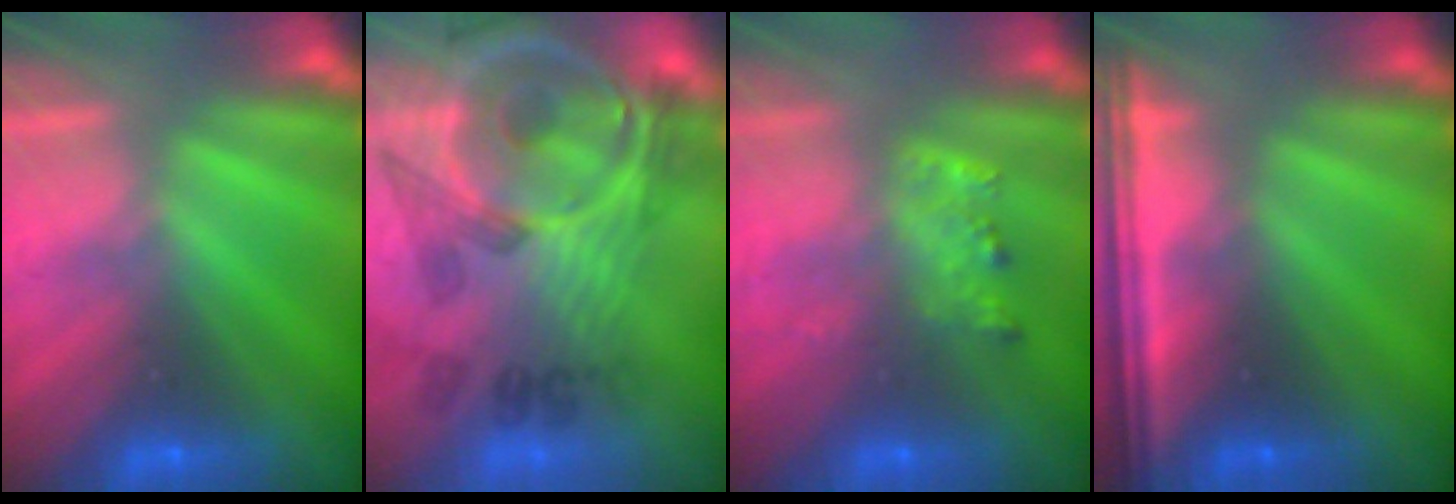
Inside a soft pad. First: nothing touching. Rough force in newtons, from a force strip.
{"total": 7.7}
{"total": 2.0}
{"total": 6.3}